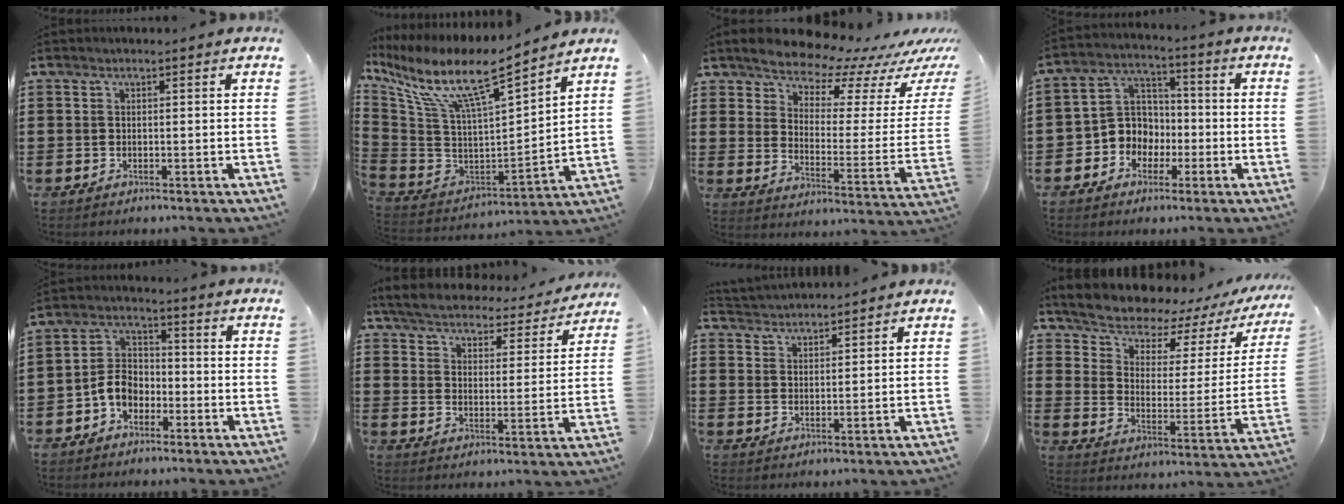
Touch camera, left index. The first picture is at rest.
{"total": 11.4, "force": [7.7, 1.8, 8.3], "torque": [-0.186, -0.056, 0.127]}
{"total": 8.1, "force": [7.9, 1.4, 1.3], "torque": [-0.048, -0.076, 0.133]}
{"total": 6.3, "force": [-1.8, 5.8, 1.4], "torque": [-0.068, -0.001, -0.044]}
{"total": 5.6, "force": [-2.9, 3.9, 2.9], "torque": [-0.077, 0.010, -0.064]}
{"total": 4.5, "force": [4.4, 0.2, 0.9], "torque": [-0.042, -0.034, 0.070]}
{"total": 2.8, "force": [2.7, 0.2, -0.5], "torque": [-0.002, -0.010, 0.050]}
{"total": 6.2, "force": [5.7, 1.8, 1.6], "torque": [-0.060, -0.048, 0.092]}